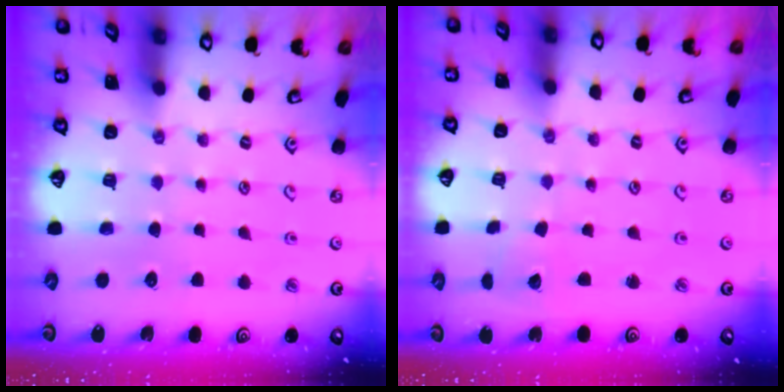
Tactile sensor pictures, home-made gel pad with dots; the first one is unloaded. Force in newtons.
{"total": 2.5, "press": 2.5, "slide": 0.2}